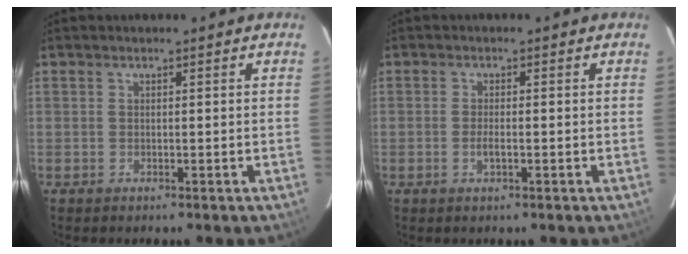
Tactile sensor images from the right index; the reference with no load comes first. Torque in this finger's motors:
{"motor_torque": [0.00, 0.05, 0.10, 0.01]}